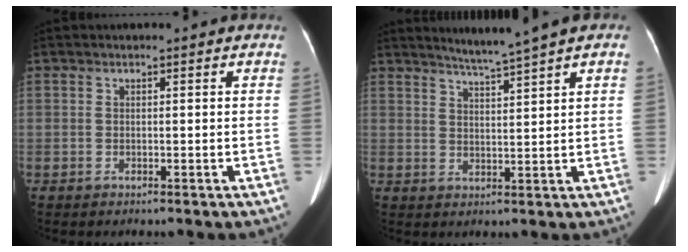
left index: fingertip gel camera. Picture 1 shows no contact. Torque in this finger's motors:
{"motor_torque": [0.19, -0.40, 0.06, 0.03]}